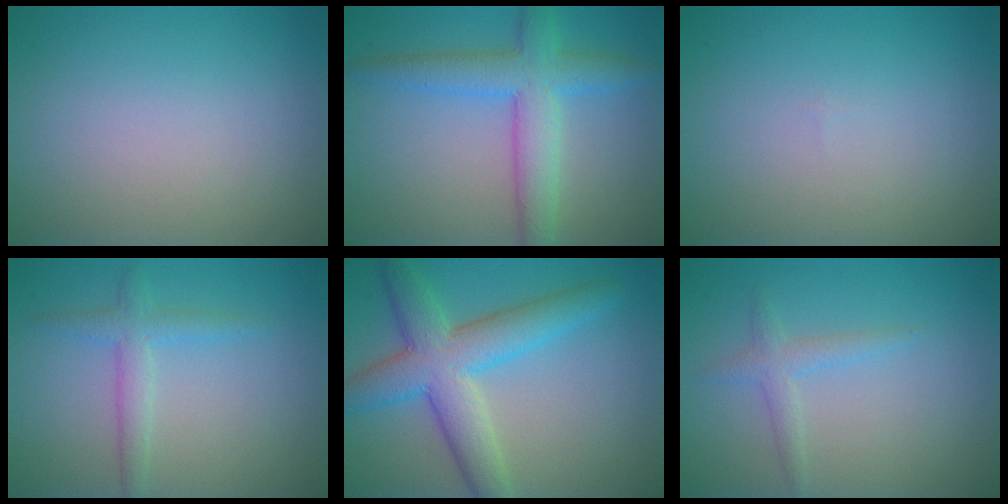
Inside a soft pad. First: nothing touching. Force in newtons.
{"total": 5.6, "press": 5.6, "slide": 0.0}
{"total": 0.0}
{"total": 2.4, "press": 2.4, "slide": 0.2}
{"total": 7.1, "press": 7.1, "slide": 0.2}
{"total": 1.7, "press": 1.7, "slide": 0.0}